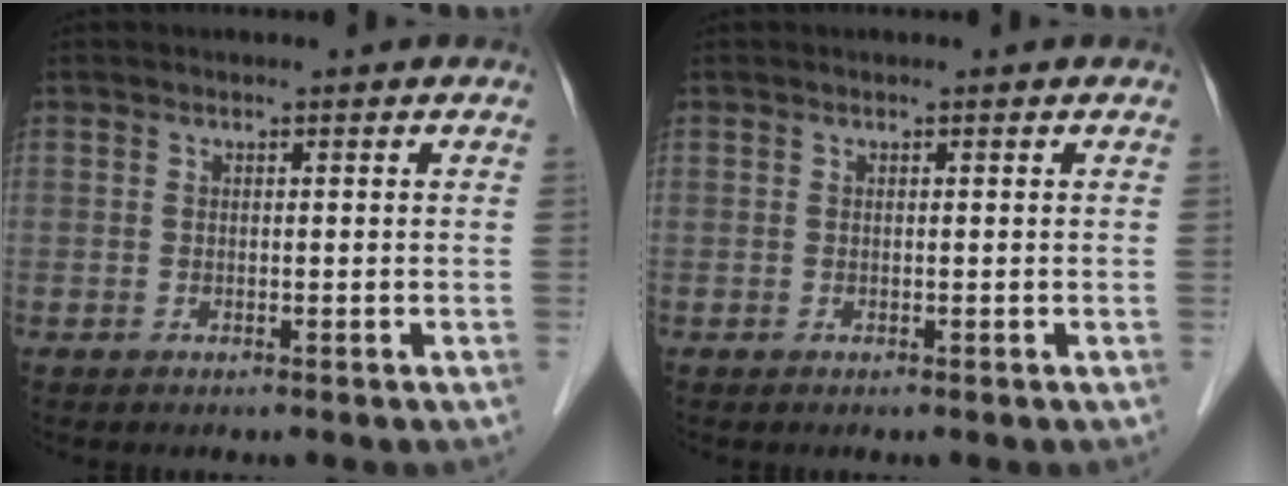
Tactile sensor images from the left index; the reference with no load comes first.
{"total": 0.0}